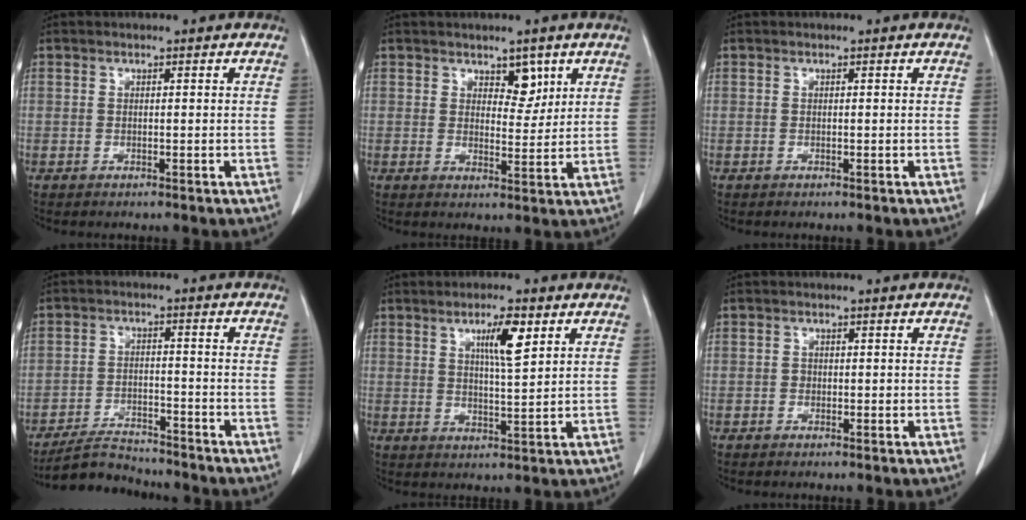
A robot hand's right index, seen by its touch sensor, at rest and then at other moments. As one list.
[{"total": 3.9, "force": [2.4, 2.0, 2.3], "torque": [-0.025, -0.004, 0.037]}, {"total": 0.0}, {"total": 5.9, "force": [-5.7, 1.3, 0.7], "torque": [-0.016, -0.011, -0.100]}, {"total": 6.0, "force": [2.9, 0.6, 5.2], "torque": [-0.088, -0.001, 0.048]}, {"total": 0.7, "force": [-0.2, 0.6, 0.3], "torque": [-0.001, 0.004, -0.006]}]